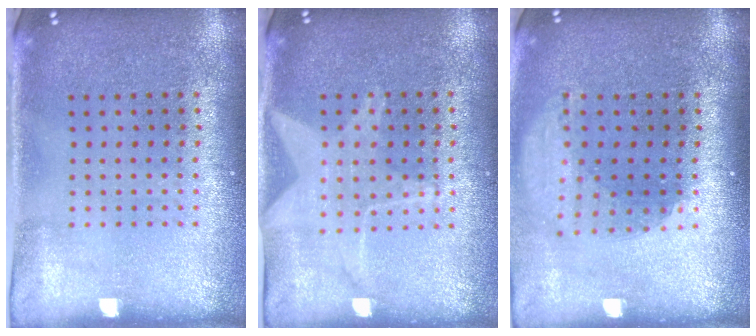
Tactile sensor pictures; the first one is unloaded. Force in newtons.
{"total": 1.5, "press": 1.5, "slide": 0.4}
{"total": 1.8, "press": 1.4, "slide": 1.2}